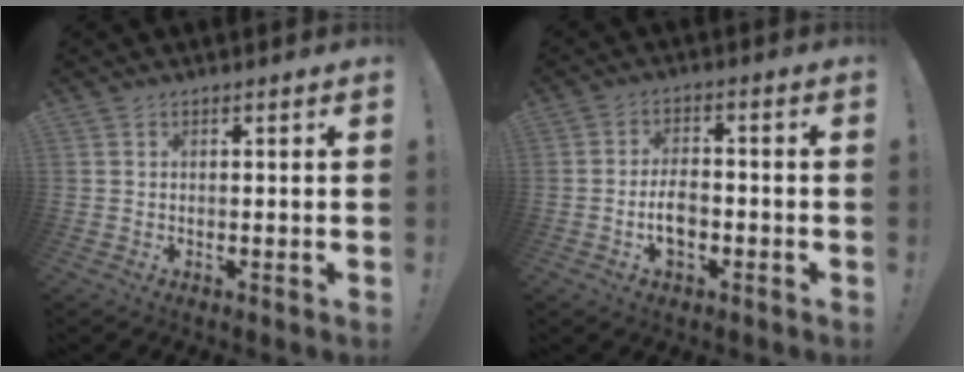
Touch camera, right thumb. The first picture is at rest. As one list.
[{"total": 6.6, "force": [-2.0, 4.0, 4.9], "torque": [-0.083, 0.008, -0.034]}]